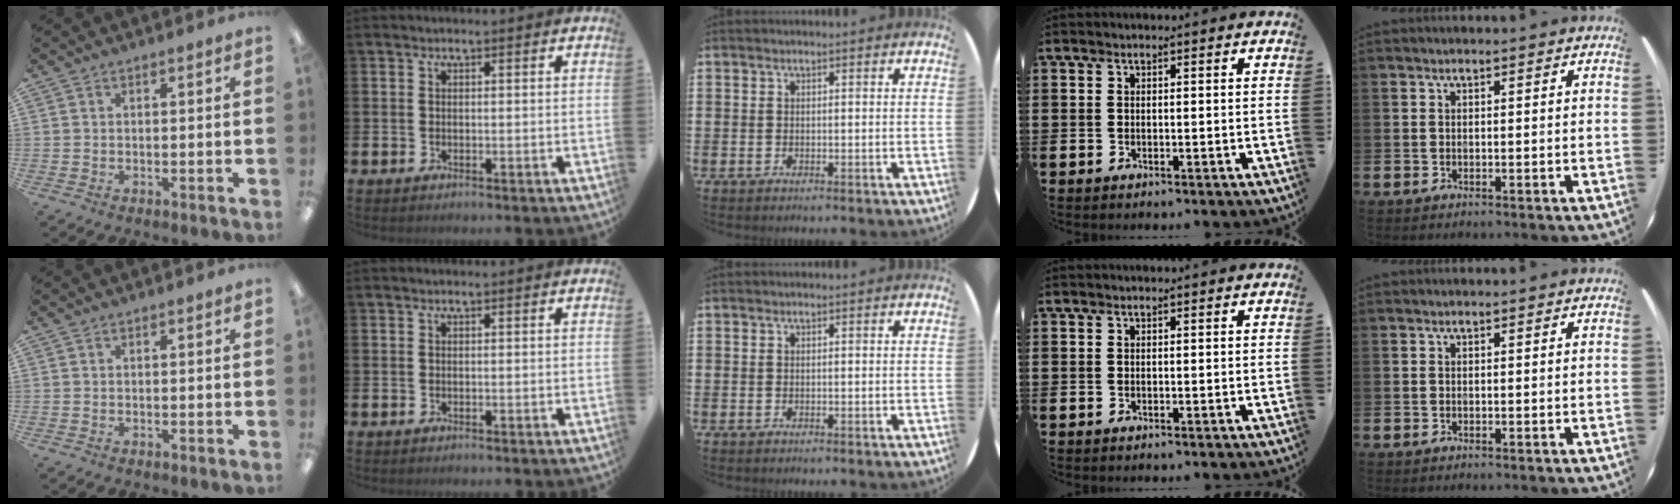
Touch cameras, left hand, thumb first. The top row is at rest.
{}